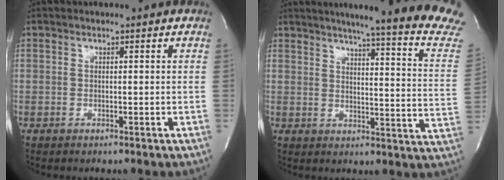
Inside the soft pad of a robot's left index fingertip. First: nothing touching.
{"total": 25.3, "force": [22.1, -0.4, 12.2], "torque": [-0.161, -0.099, 0.253]}